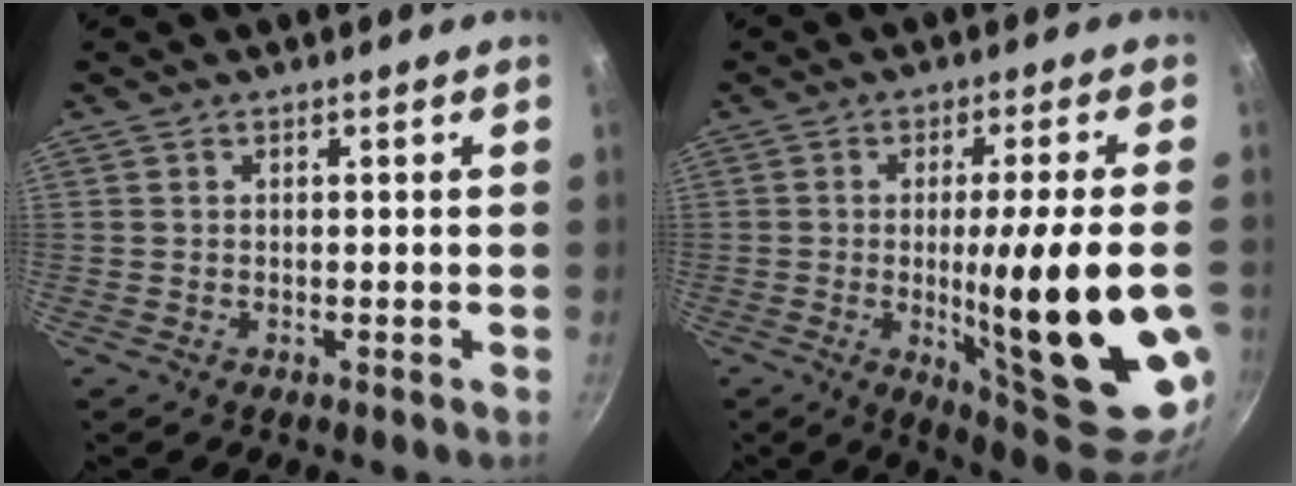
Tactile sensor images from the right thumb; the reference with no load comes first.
{"total": 23.5, "force": [-3.6, 4.0, 22.8], "torque": [-0.310, -0.016, -0.037]}